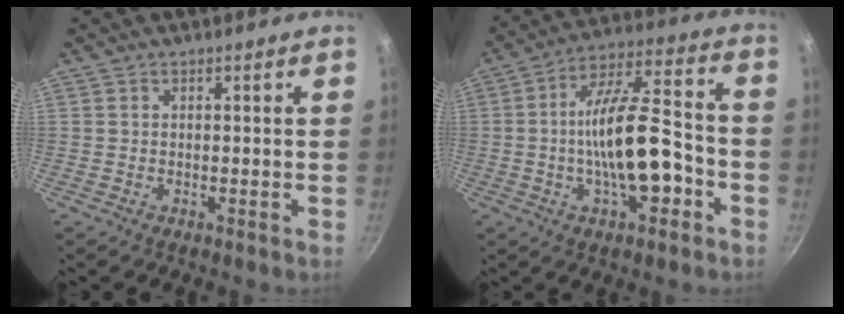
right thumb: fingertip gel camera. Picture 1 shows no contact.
{"total": 16.8, "force": [-4.3, 6.6, 14.9], "torque": [-0.228, 0.045, -0.076]}